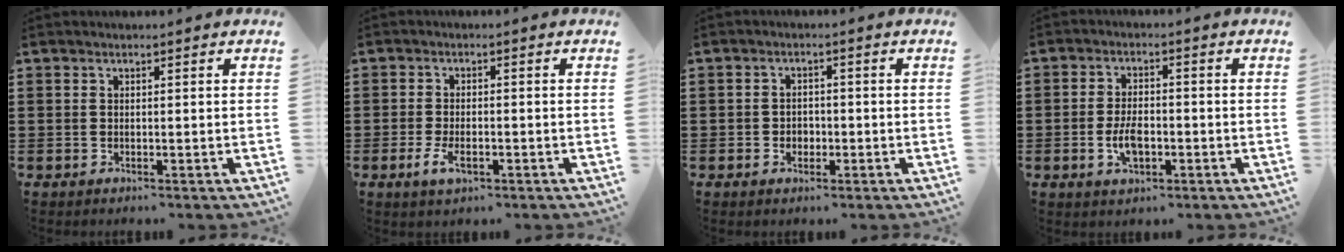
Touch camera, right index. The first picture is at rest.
{"total": 3.2, "force": [-1.2, 1.5, 2.6], "torque": [-0.059, -0.004, -0.025]}
{"total": 1.8, "force": [-0.8, 1.4, 0.8], "torque": [-0.017, 0.003, -0.018]}
{"total": 4.7, "force": [-1.4, 2.4, 3.8], "torque": [-0.087, -0.001, -0.029]}